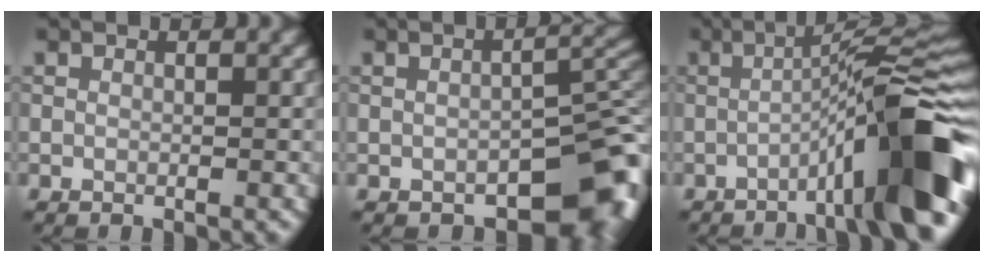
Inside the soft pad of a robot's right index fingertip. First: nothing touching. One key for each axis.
{"total": 8.5, "fx": -3.9, "fy": 4.8, "fz": 5.9, "tx": -0.051, "ty": -0.018, "tz": -0.042}
{"total": 11.8, "fx": -4.7, "fy": 1.4, "fz": 10.8, "tx": -0.140, "ty": 0.024, "tz": -0.080}